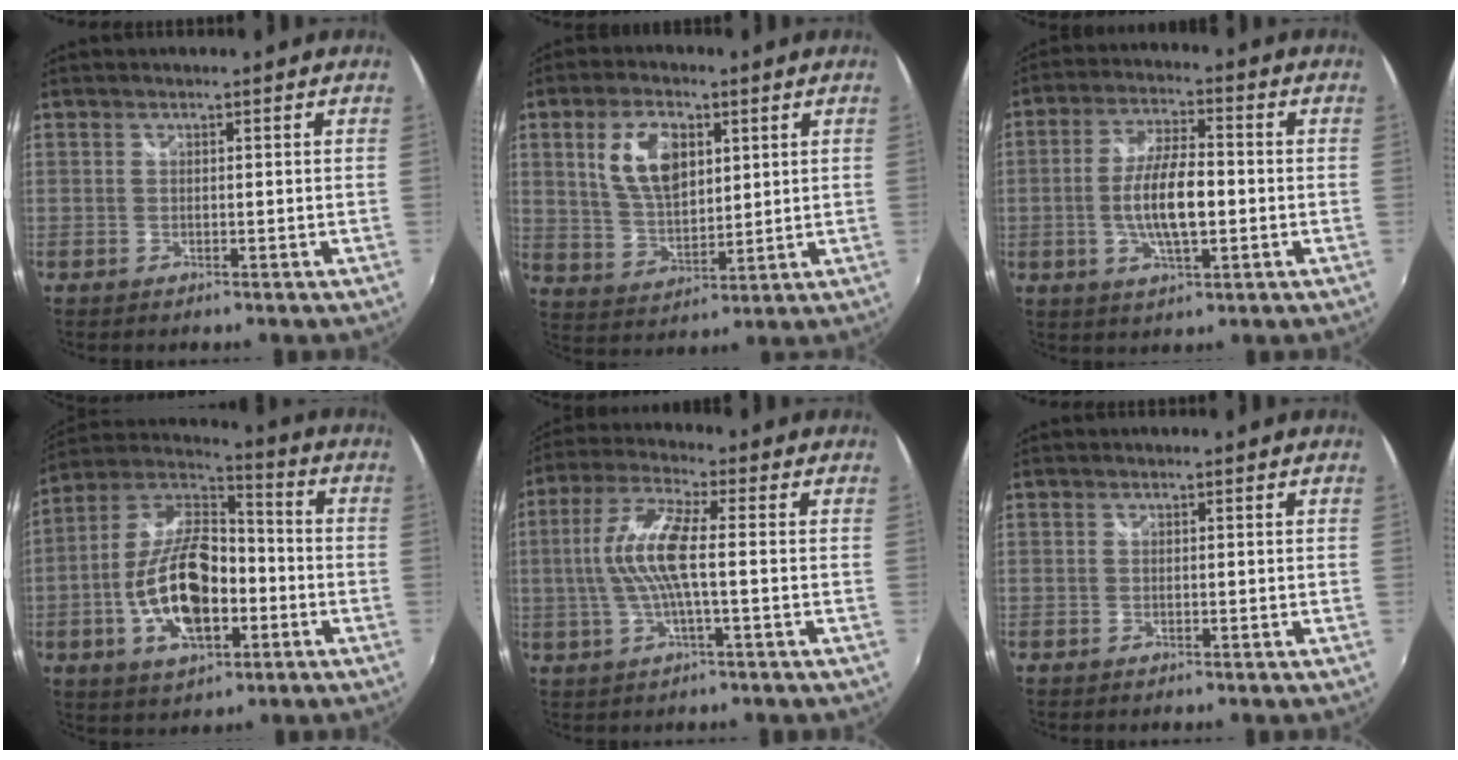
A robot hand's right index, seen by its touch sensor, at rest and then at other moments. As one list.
[{"total": 11.0, "force": [3.8, 5.9, 8.5], "torque": [-0.166, 0.008, 0.080]}, {"total": 9.9, "force": [-1.5, 3.2, 9.3], "torque": [-0.180, -0.001, -0.025]}, {"total": 18.2, "force": [-4.8, 9.3, 14.9], "torque": [-0.301, 0.004, -0.085]}, {"total": 10.1, "force": [-0.3, 1.7, 10.0], "torque": [-0.204, 0.005, -0.004]}, {"total": 0.0}]